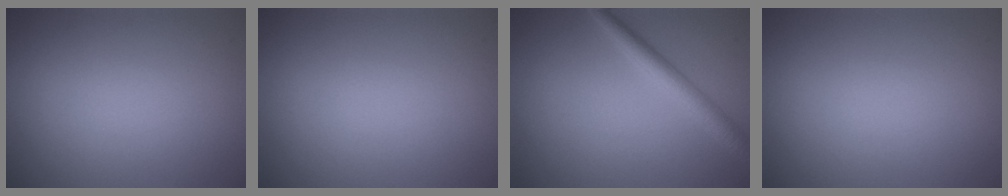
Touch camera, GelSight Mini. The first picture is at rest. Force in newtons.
{"total": 0.0}
{"total": 2.9, "press": 2.9, "slide": 0.1}
{"total": 0.0}